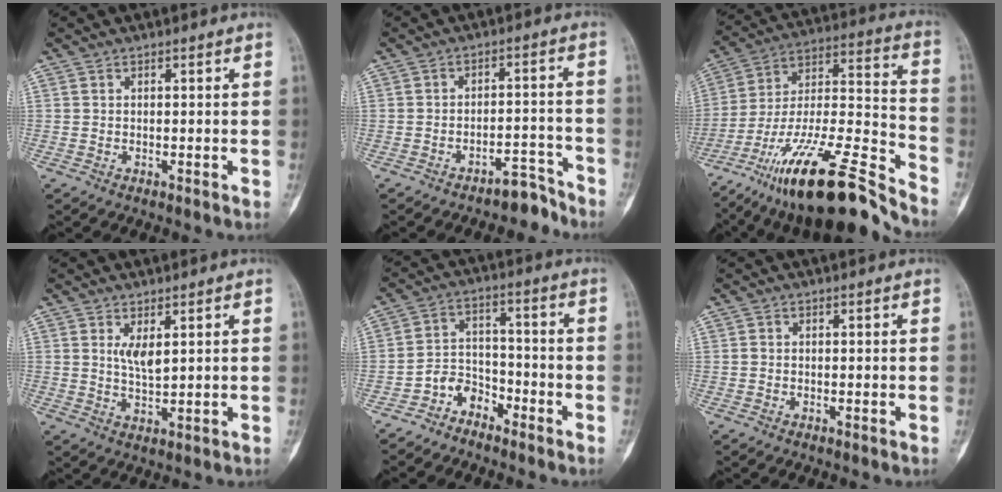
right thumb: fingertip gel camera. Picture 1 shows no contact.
{"total": 5.0, "force": [-4.5, 1.9, 1.3], "torque": [-0.002, 0.064, -0.064]}
{"total": 25.6, "force": [-18.7, 4.9, 16.7], "torque": [-0.271, 0.084, -0.323]}
{"total": 3.5, "force": [1.4, 1.1, 3.0], "torque": [-0.055, -0.017, 0.031]}
{"total": 5.8, "force": [-4.4, 3.5, 1.2], "torque": [0.002, 0.052, -0.090]}
{"total": 0.0}